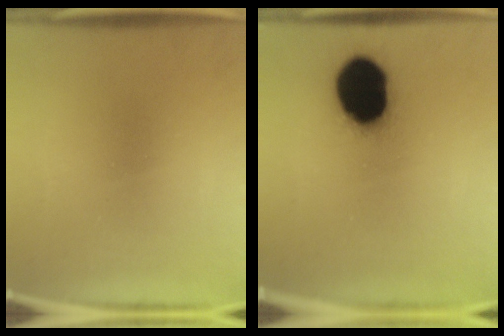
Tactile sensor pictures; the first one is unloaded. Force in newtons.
{"total": 20.4}